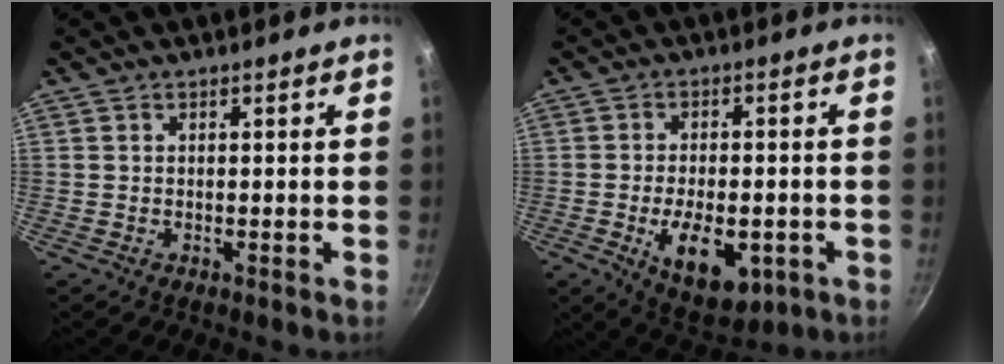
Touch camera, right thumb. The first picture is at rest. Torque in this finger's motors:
{"motor_torque": [-0.45, 0.51, 0.67, 0.27, 0.27]}